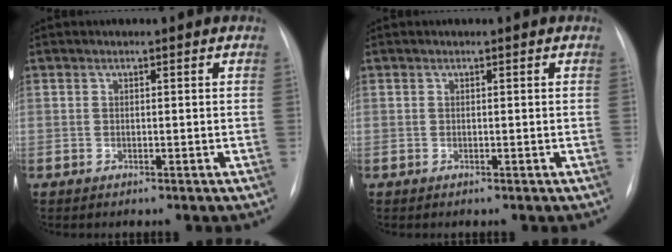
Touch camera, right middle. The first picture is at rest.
{"total": 0.0}